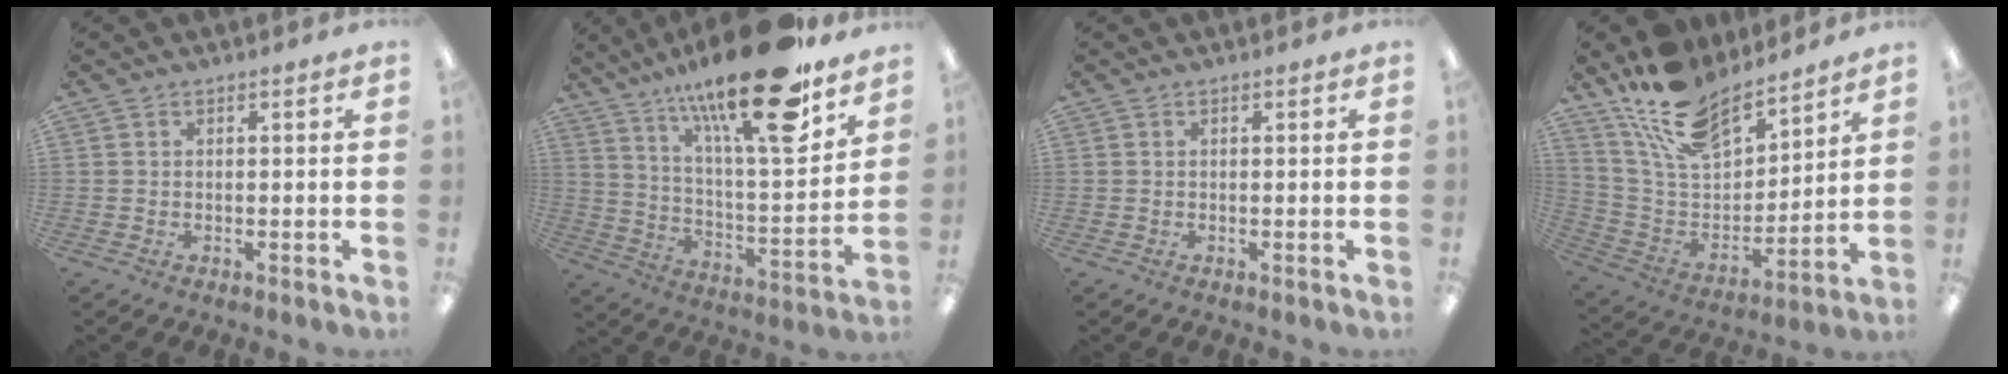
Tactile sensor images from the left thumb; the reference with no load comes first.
{"total": 24.3, "force": [17.5, 5.4, 15.9], "torque": [-0.255, -0.113, 0.280]}
{"total": 0.0}
{"total": 17.3, "force": [14.2, 7.1, 6.9], "torque": [-0.158, -0.086, 0.261]}